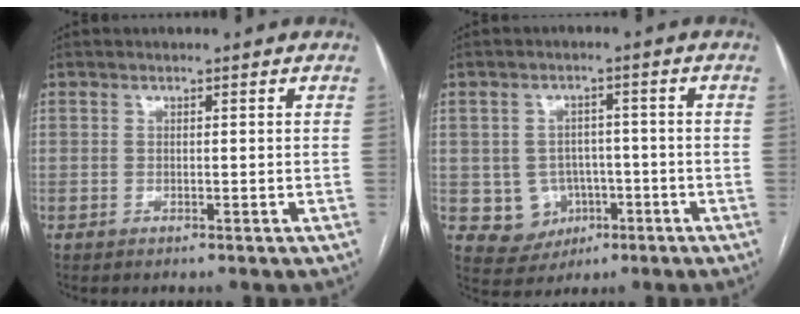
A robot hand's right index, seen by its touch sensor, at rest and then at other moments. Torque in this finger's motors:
{"motor_torque": [0.12, -0.08, -0.22, -0.10]}